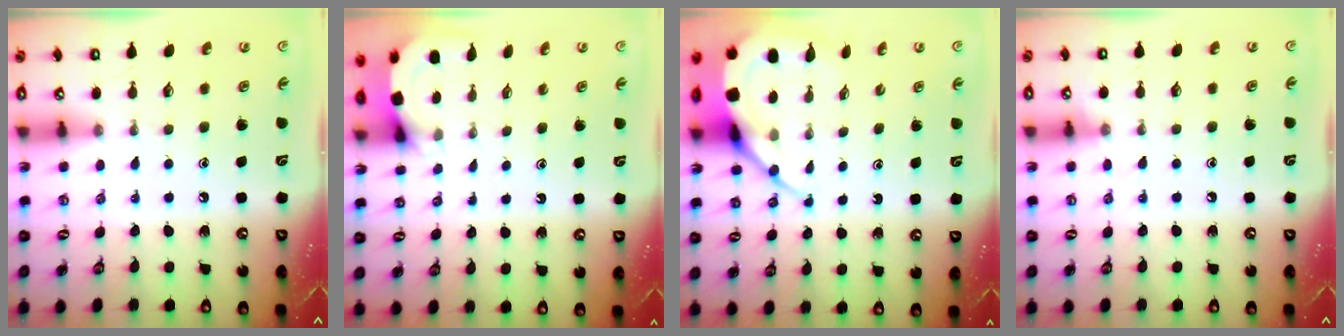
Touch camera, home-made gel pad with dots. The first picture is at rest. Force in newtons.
{"total": 3.5, "press": 3.4, "slide": 0.4}
{"total": 9.1, "press": 9.0, "slide": 1.1}
{"total": 3.0, "press": 2.9, "slide": 0.4}